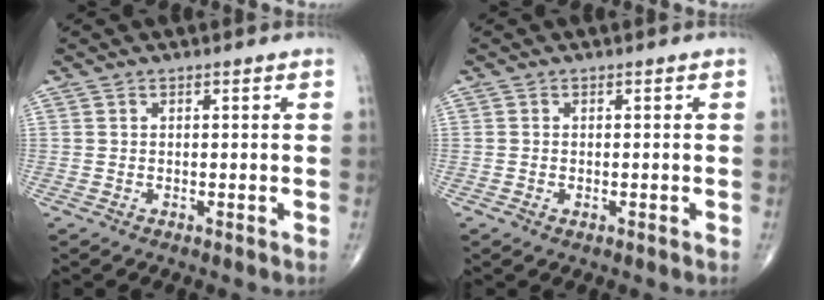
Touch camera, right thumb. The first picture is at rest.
{"total": 0.9, "force": [-0.3, 0.5, 0.6], "torque": [-0.013, 0.004, -0.005]}